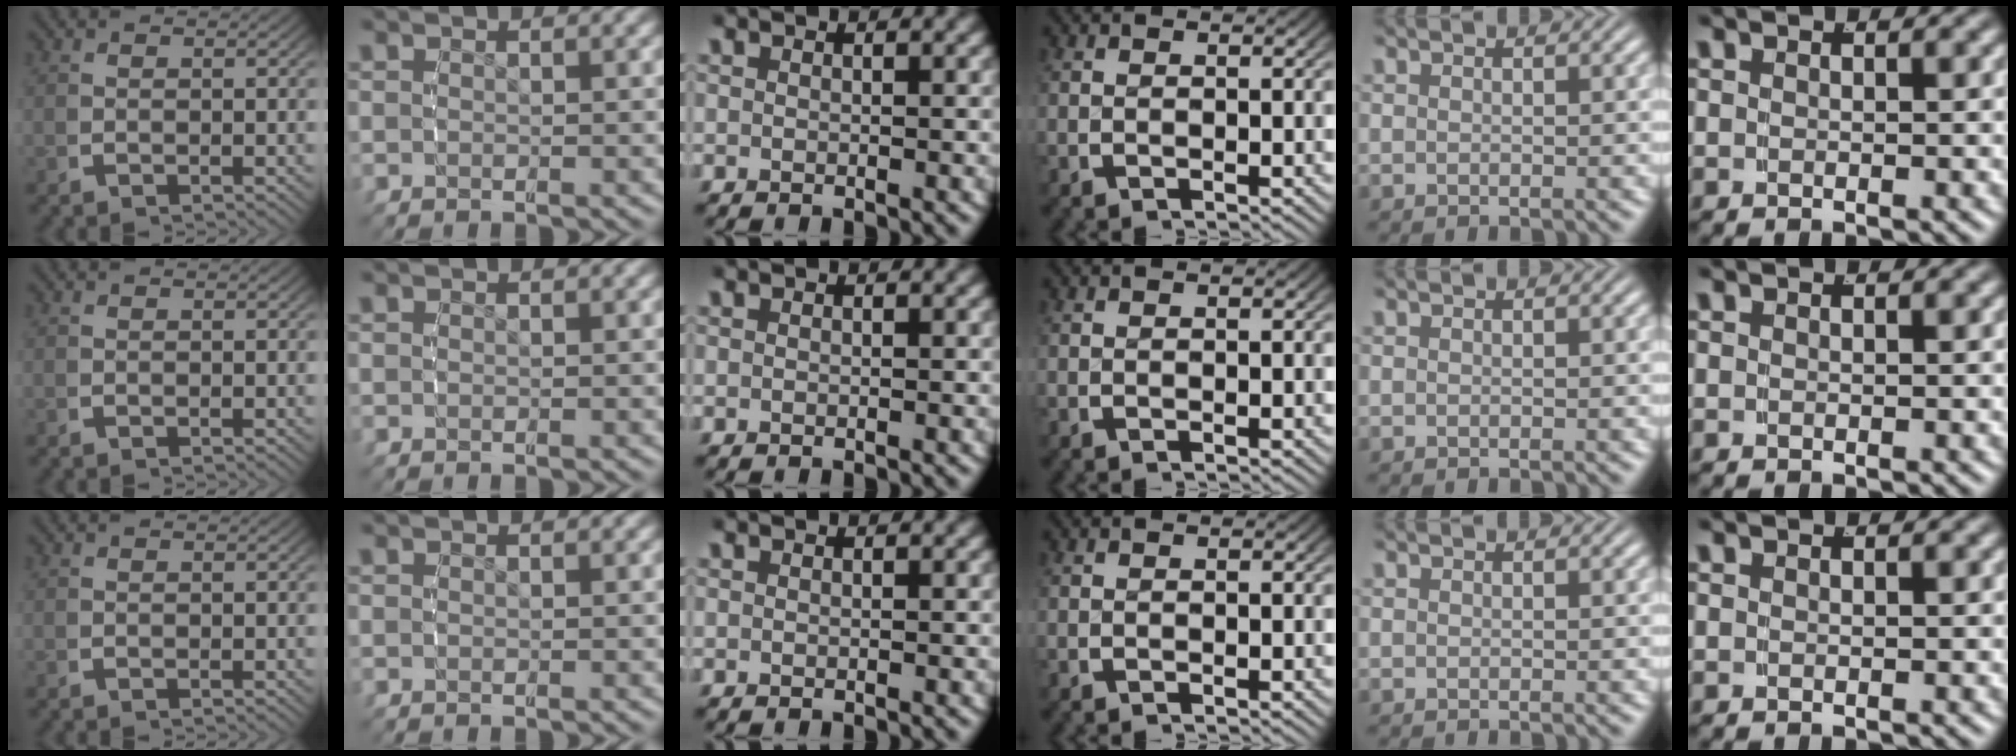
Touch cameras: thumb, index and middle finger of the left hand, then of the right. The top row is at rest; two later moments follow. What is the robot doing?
{"motion": "reach", "object": "coat"}